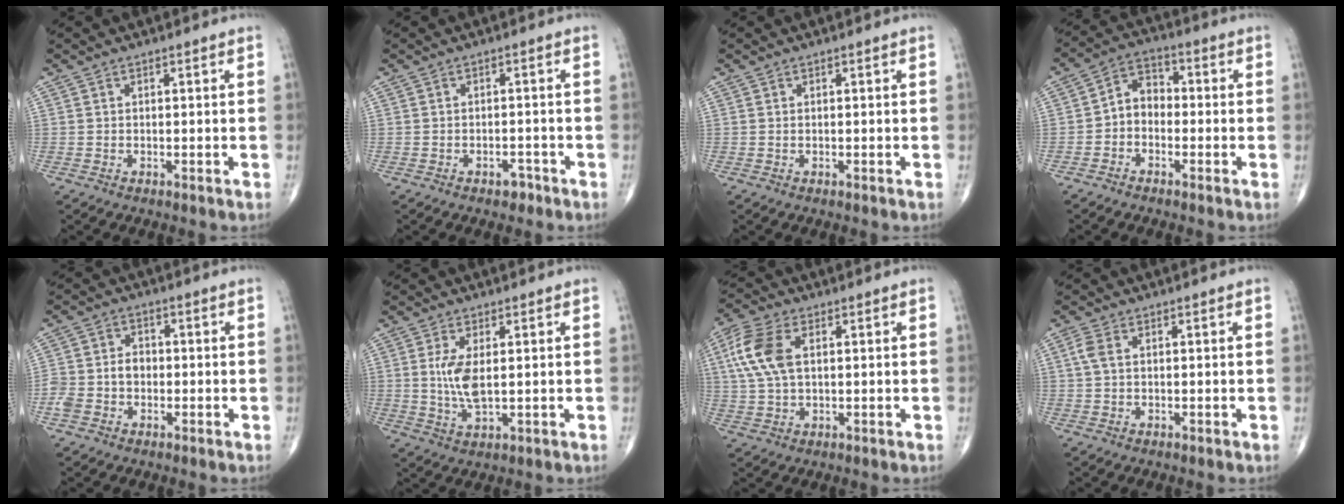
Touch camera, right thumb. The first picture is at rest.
{"total": 2.1, "force": [-1.4, 1.2, 1.0], "torque": [-0.009, 0.008, -0.018]}
{"total": 0.0}
{"total": 5.7, "force": [-1.4, 4.4, 3.4], "torque": [-0.033, 0.029, -0.044]}
{"total": 6.0, "force": [-1.3, 4.7, 3.5], "torque": [-0.064, 0.026, -0.026]}
{"total": 6.3, "force": [0.7, 2.5, 5.7], "torque": [-0.122, -0.013, 0.019]}
{"total": 10.2, "force": [2.5, 5.6, 8.2], "torque": [-0.192, 0.011, 0.047]}
{"total": 2.5, "force": [0.6, 1.4, 2.0], "torque": [-0.059, 0.013, 0.013]}